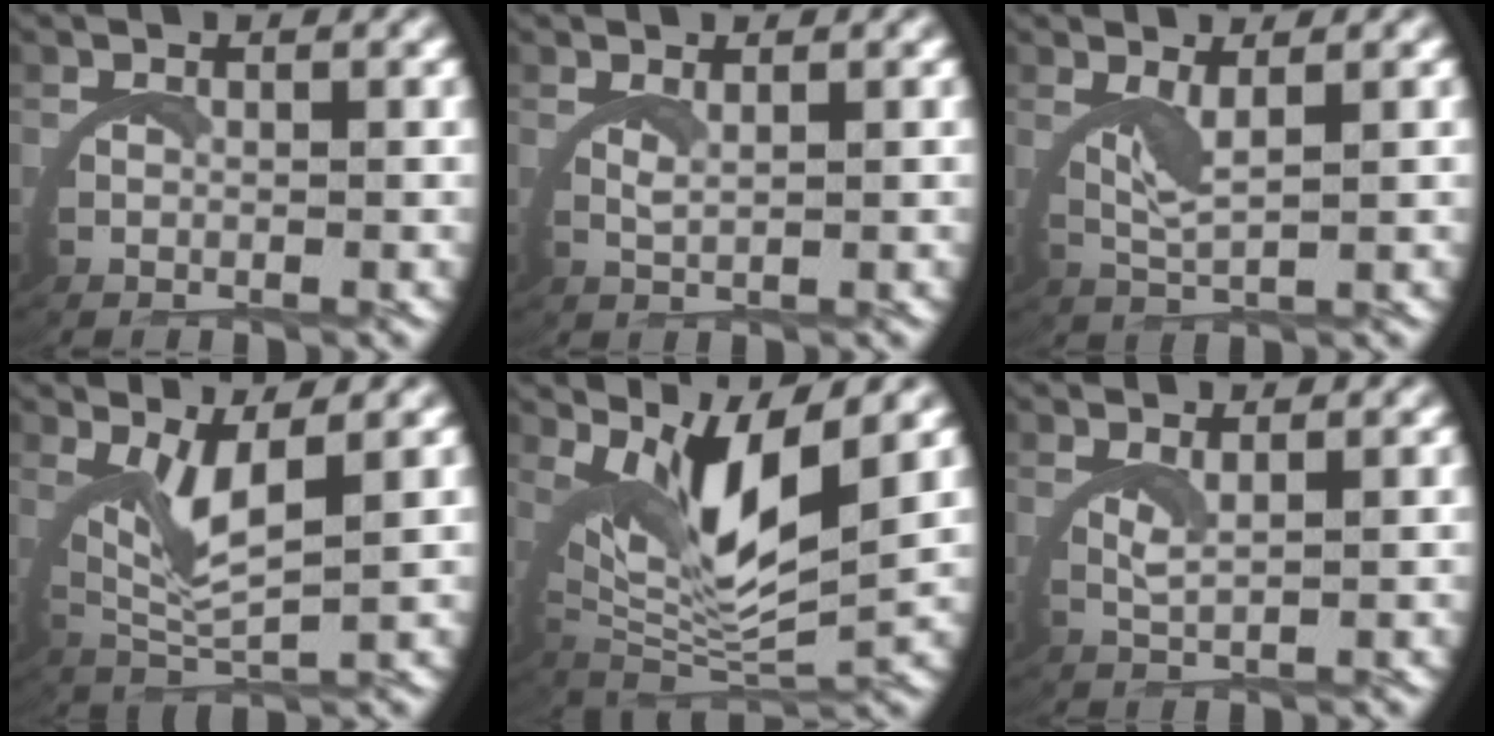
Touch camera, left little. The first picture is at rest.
{"total": 1.7, "force": [1.4, -0.7, 0.7], "torque": [-0.023, -0.007, 0.031]}
{"total": 3.1, "force": [1.9, 0.0, 2.5], "torque": [-0.053, -0.005, 0.038]}
{"total": 4.9, "force": [2.4, 1.1, 4.1], "torque": [-0.095, -0.005, 0.046]}
{"total": 9.6, "force": [3.1, 4.2, 8.1], "torque": [-0.160, -0.013, 0.063]}
{"total": 2.1, "force": [1.5, -0.4, 1.4], "torque": [-0.036, -0.007, 0.033]}